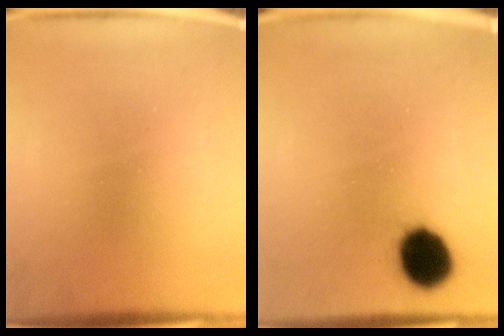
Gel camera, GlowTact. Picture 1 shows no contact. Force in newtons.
{"total": 10.7}